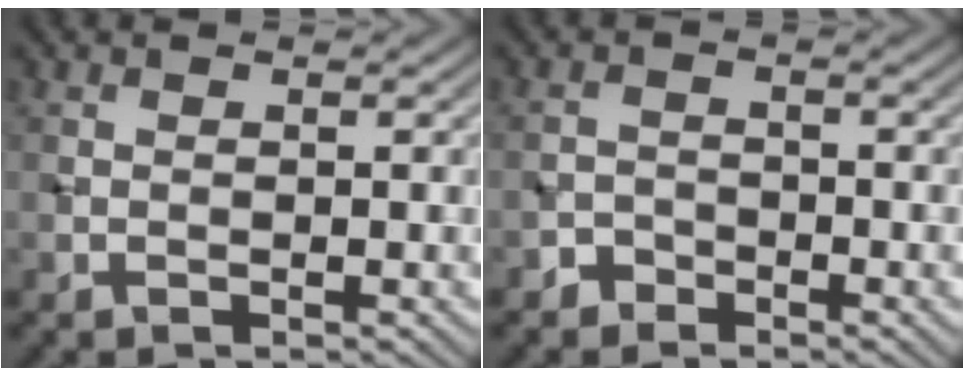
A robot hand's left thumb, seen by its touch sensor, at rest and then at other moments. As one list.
[{"total": 1.8, "force": [-1.4, 1.0, 0.2], "torque": [0.002, 0.003, -0.031]}]